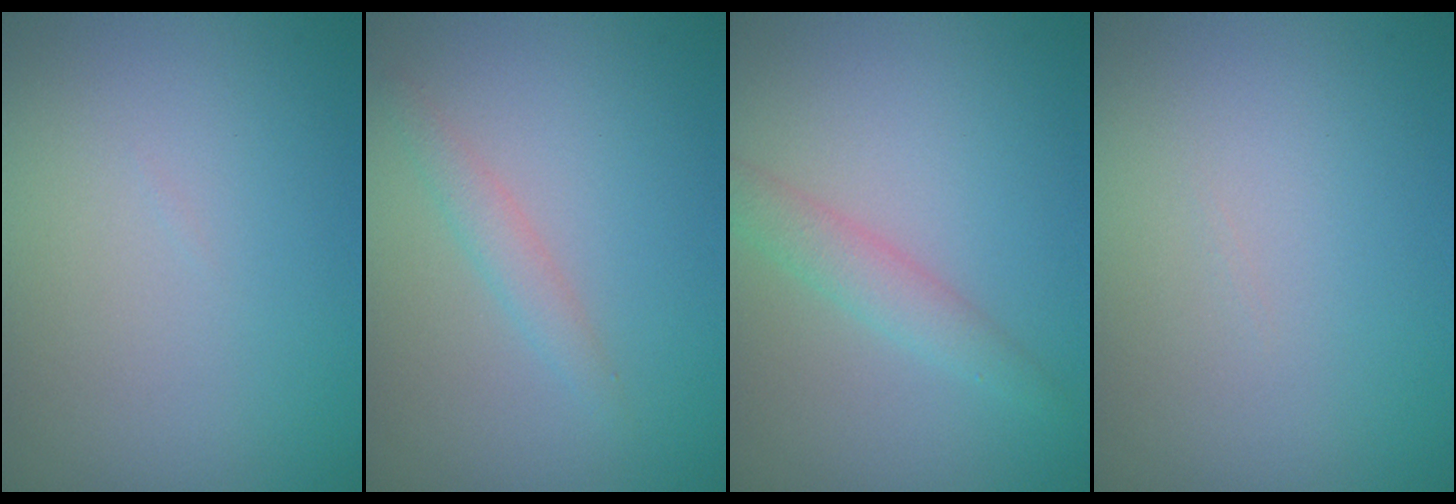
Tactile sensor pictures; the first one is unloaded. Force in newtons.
{"total": 1.5, "press": 1.5, "slide": 0.0}
{"total": 2.2, "press": 2.2, "slide": 0.0}
{"total": 0.0}